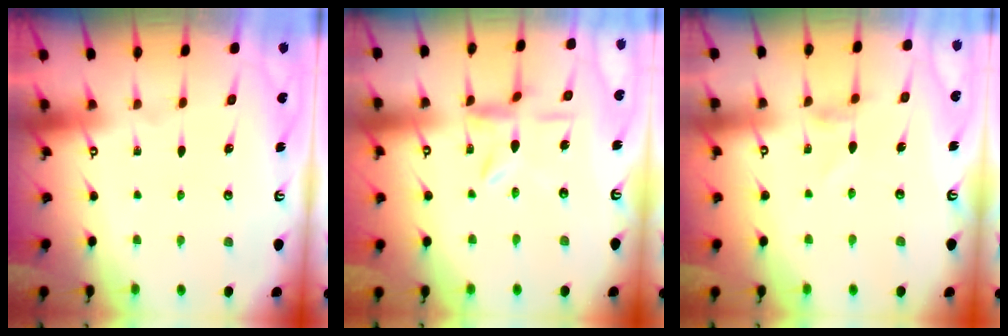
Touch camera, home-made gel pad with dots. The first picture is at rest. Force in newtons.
{"total": 5.3, "press": 5.3, "slide": 0.5}
{"total": 1.8, "press": 1.7, "slide": 0.2}